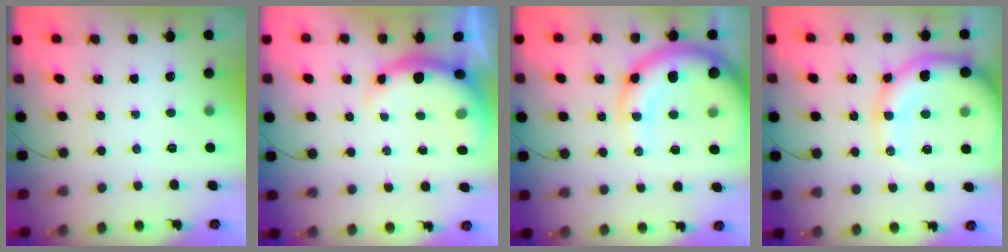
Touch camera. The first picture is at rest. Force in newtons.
{"total": 7.2, "press": 7.1, "slide": 0.7}
{"total": 15.9, "press": 15.4, "slide": 3.7}
{"total": 15.2, "press": 14.6, "slide": 4.2}